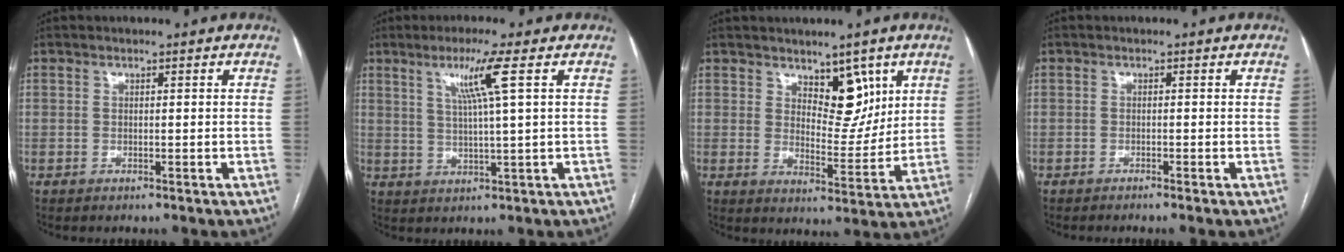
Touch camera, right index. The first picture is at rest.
{"total": 6.5, "force": [2.7, -1.2, 5.8], "torque": [-0.111, -0.004, 0.052]}
{"total": 7.0, "force": [4.0, 3.6, 4.5], "torque": [-0.059, -0.006, 0.069]}
{"total": 1.2, "force": [-1.0, -0.4, 0.6], "torque": [-0.008, 0.004, -0.017]}